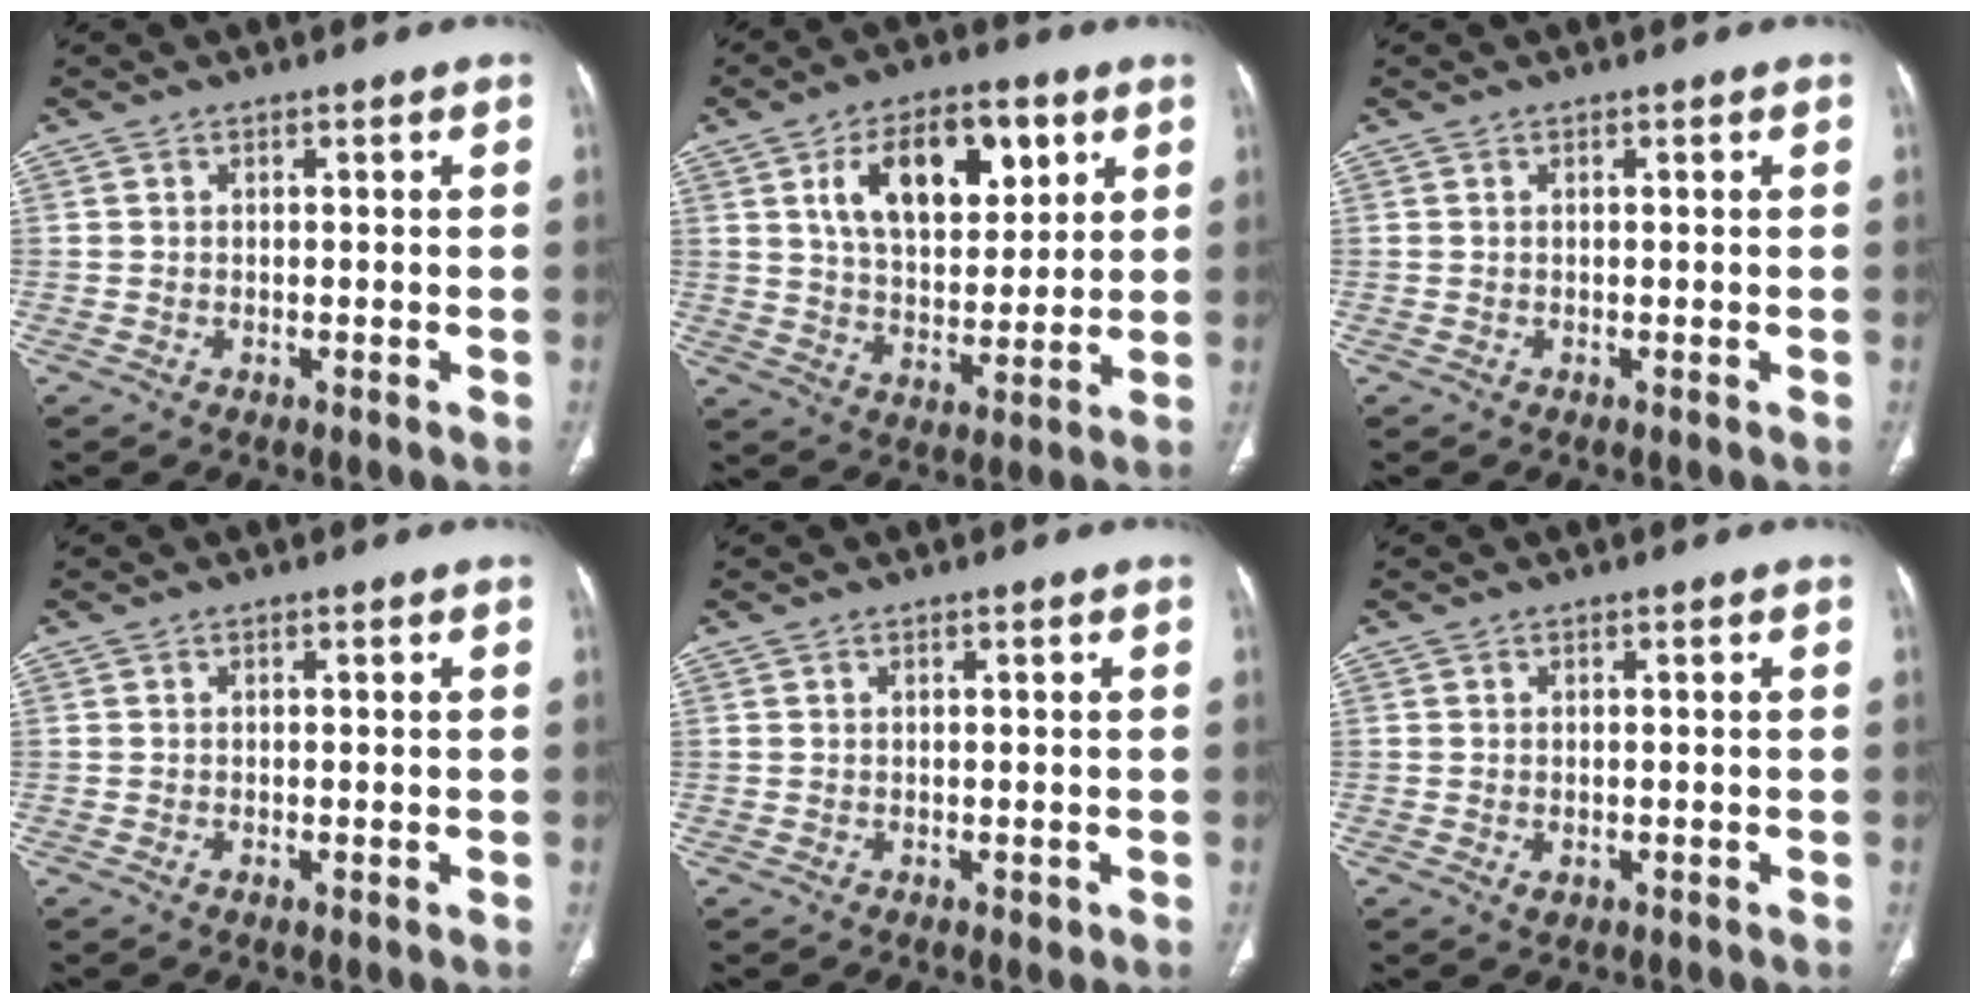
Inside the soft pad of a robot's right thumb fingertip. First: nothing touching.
{"total": 16.5, "force": [6.4, 9.1, 12.1], "torque": [-0.151, -0.018, 0.111]}
{"total": 0.0}
{"total": 0.8, "force": [-0.2, 0.4, 0.7], "torque": [-0.014, -0.002, -0.005]}
{"total": 0.6, "force": [0.0, 0.5, 0.3], "torque": [-0.003, 0.000, 0.001]}
{"total": 1.3, "force": [-0.3, 0.9, 0.9], "torque": [-0.014, 0.000, -0.001]}